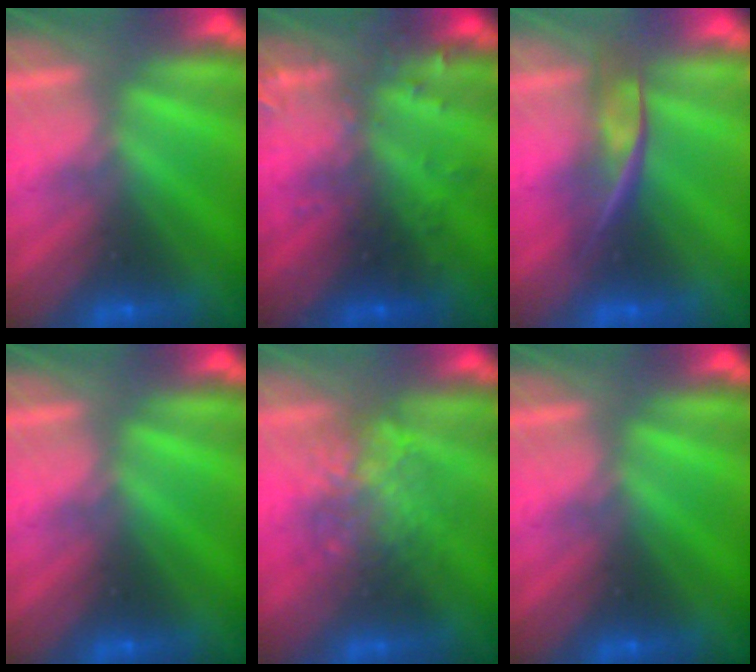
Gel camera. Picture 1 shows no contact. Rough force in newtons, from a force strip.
{"total": 3.0}
{"total": 2.4}
{"total": 0.0}
{"total": 2.2}
{"total": 0.0}